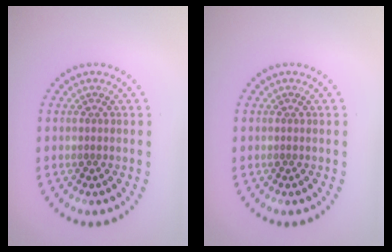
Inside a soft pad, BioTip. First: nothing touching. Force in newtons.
{"total": 0.0}